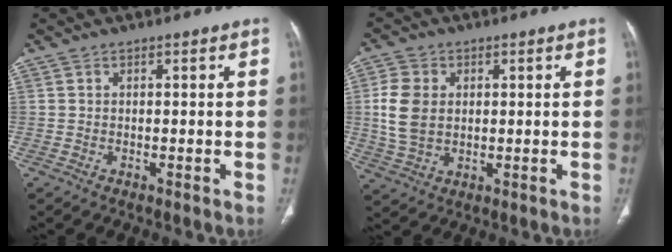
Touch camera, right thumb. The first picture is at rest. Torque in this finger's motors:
{"motor_torque": [0.07, 0.08, -0.12, 0.21, 0.11]}